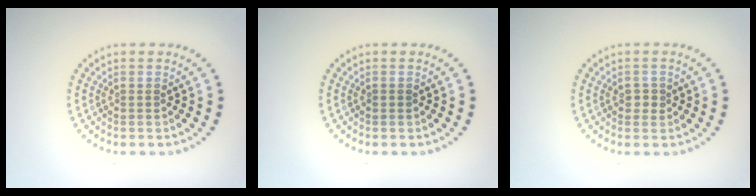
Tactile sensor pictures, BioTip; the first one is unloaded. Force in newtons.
{"total": 0.5, "press": 0.5, "slide": 0.1}
{"total": 1.2, "press": 1.1, "slide": 0.4}